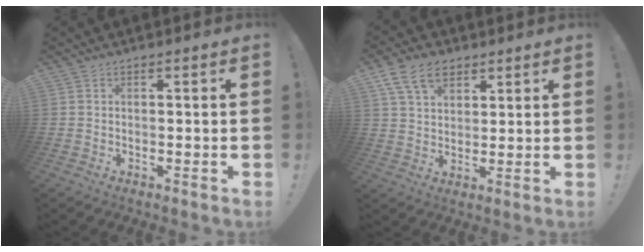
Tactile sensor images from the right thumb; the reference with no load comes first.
{"total": 11.2, "force": [6.1, 7.5, 5.7], "torque": [-0.088, -0.018, 0.117]}